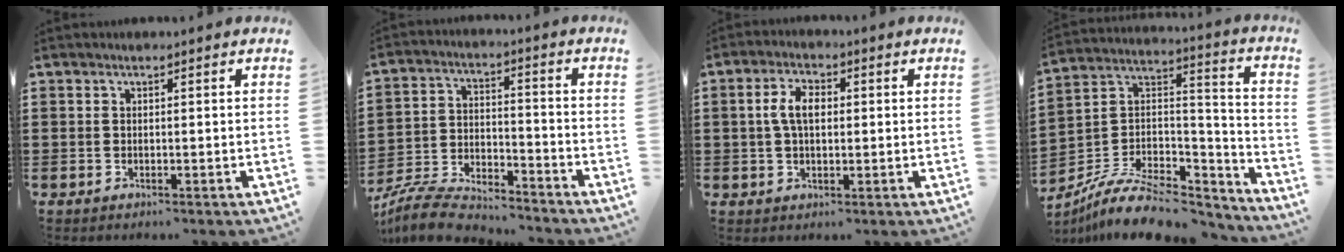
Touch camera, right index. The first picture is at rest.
{"total": 7.7, "force": [-7.4, 0.9, 1.7], "torque": [-0.046, 0.006, -0.149]}
{"total": 5.1, "force": [0.5, 2.7, 4.2], "torque": [-0.096, 0.009, 0.005]}
{"total": 10.7, "force": [-7.3, 5.0, 6.0], "torque": [-0.111, 0.027, -0.136]}